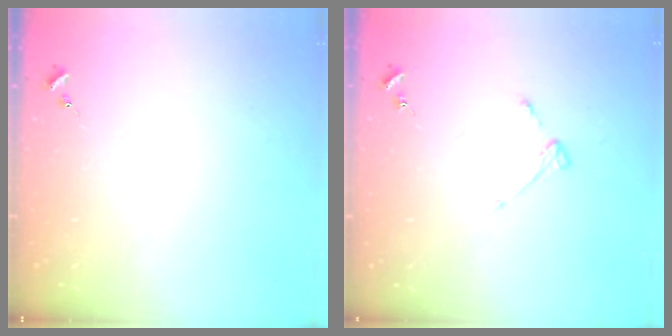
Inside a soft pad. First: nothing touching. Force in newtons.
{"total": 3.2, "press": 3.1, "slide": 0.5}